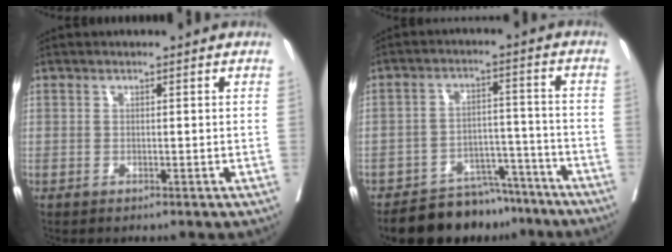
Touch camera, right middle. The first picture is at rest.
{"total": 11.4, "force": [-10.0, 4.4, 3.3], "torque": [-0.032, 0.020, -0.152]}